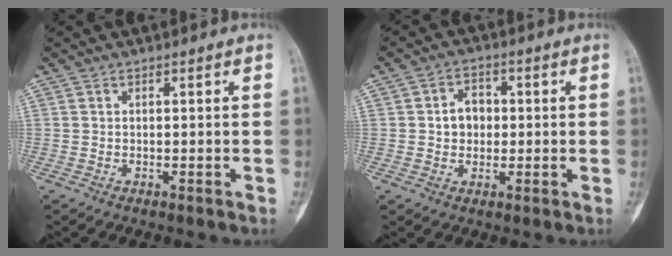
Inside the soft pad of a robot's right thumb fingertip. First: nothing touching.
{"total": 5.2, "force": [0.2, 4.2, 3.0], "torque": [-0.024, 0.014, 0.000]}